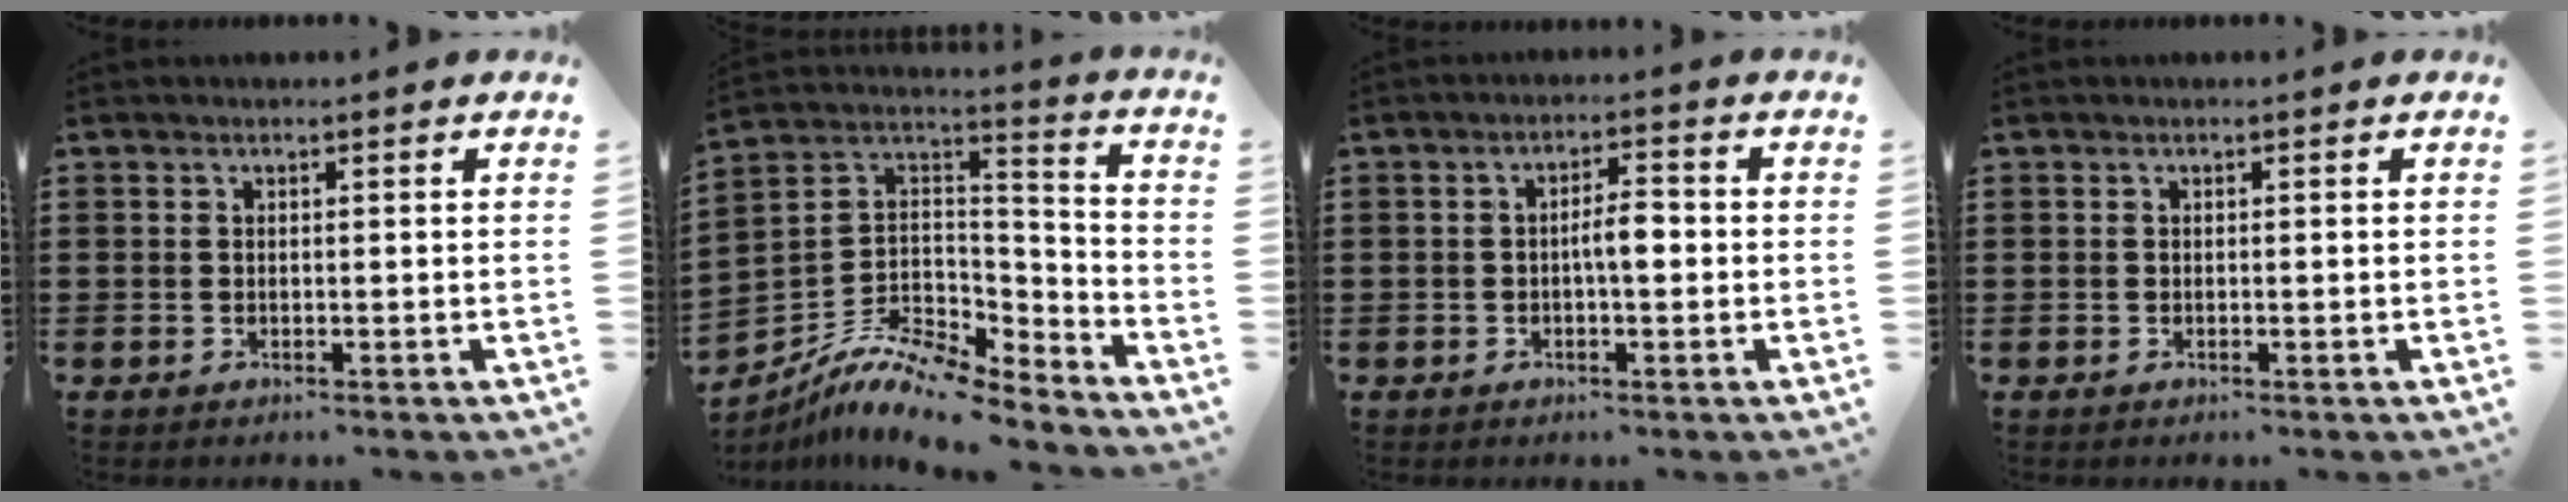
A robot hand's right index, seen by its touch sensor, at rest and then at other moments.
{"total": 10.1, "force": [-8.5, 2.7, 4.7], "torque": [-0.096, 0.015, -0.171]}
{"total": 3.8, "force": [-0.5, 1.2, 3.6], "torque": [-0.064, 0.007, -0.011]}
{"total": 0.0}